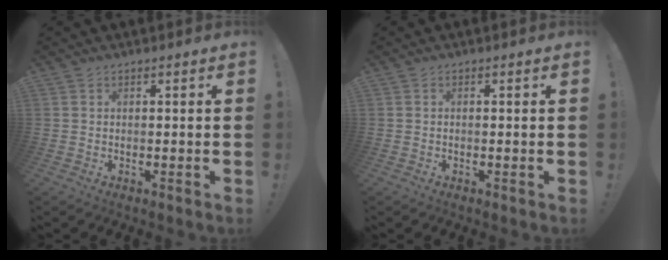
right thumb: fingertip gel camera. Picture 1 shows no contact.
{"total": 0.0}